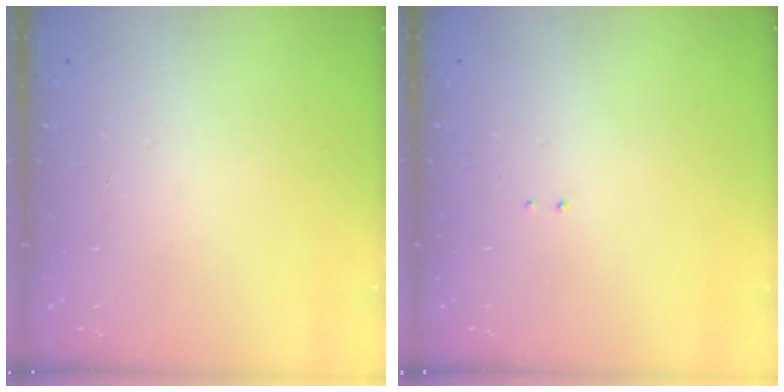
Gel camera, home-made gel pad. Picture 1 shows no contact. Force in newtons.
{"total": 1.3, "press": 1.2, "slide": 0.6}